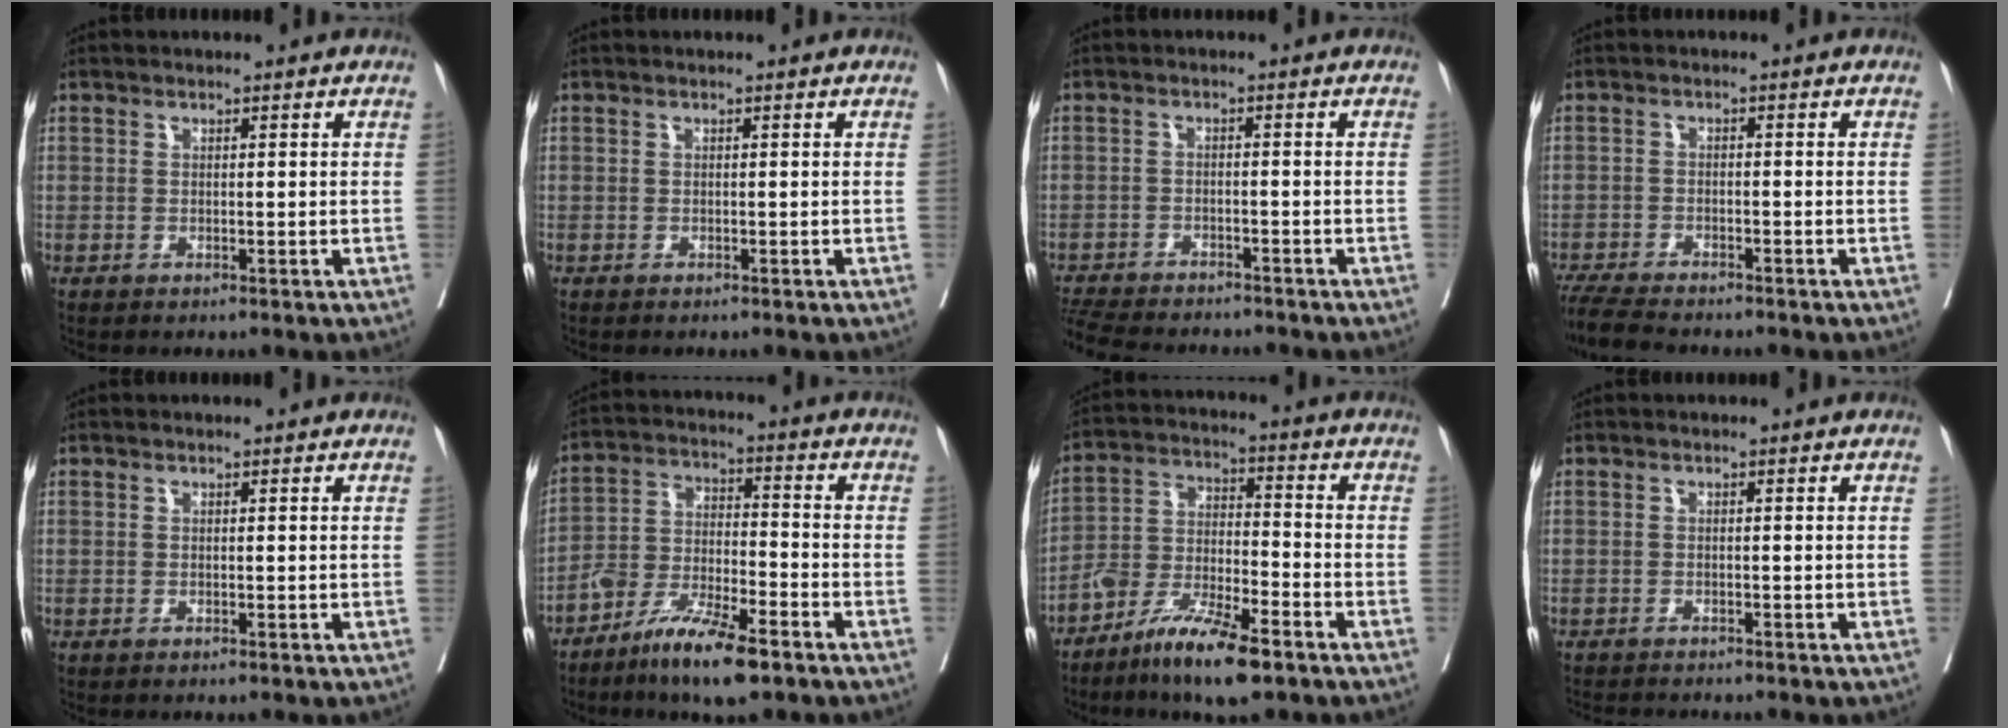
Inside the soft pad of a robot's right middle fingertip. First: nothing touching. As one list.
[{"total": 0.0}, {"total": 12.2, "force": [-11.0, 2.5, 4.5], "torque": [-0.092, -0.011, -0.161]}, {"total": 7.3, "force": [-6.6, 0.9, 3.0], "torque": [-0.052, -0.023, -0.112]}, {"total": 0.0}, {"total": 11.1, "force": [-7.7, 2.3, 7.7], "torque": [-0.148, -0.013, -0.143]}, {"total": 11.6, "force": [-8.0, 2.5, 8.1], "torque": [-0.155, -0.012, -0.151]}, {"total": 3.4, "force": [-3.2, 0.1, 0.9], "torque": [-0.009, -0.011, -0.051]}]